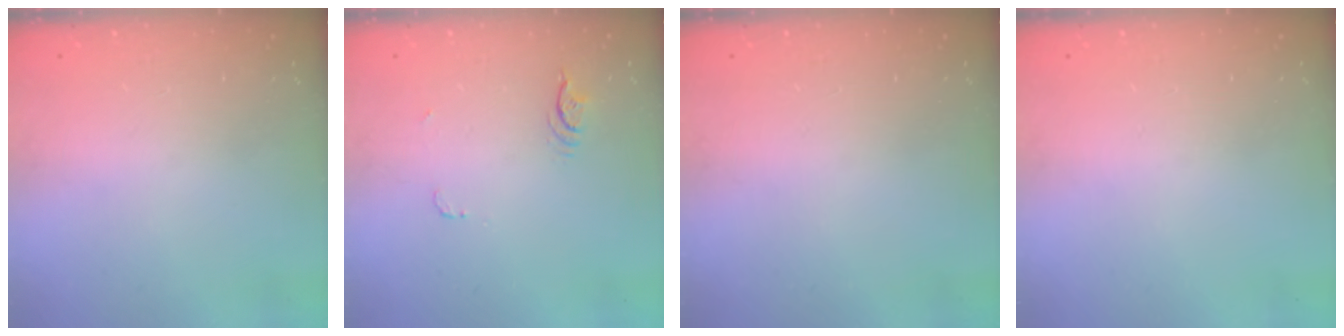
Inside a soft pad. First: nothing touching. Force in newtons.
{"total": 3.8, "press": 3.5, "slide": 1.6}
{"total": 0.0}
{"total": 0.0}